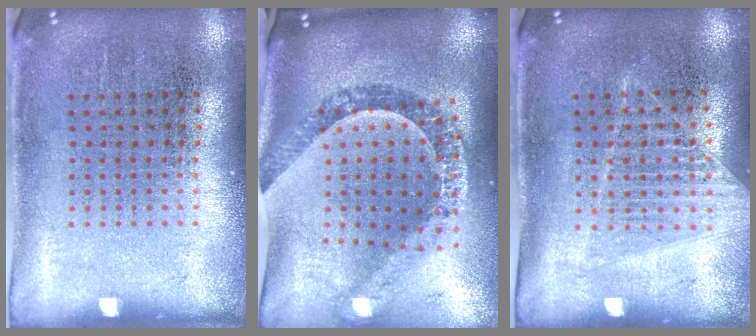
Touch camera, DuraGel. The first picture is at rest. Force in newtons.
{"total": 1.8, "press": 1.6, "slide": 0.8}
{"total": 1.2, "press": 1.2, "slide": 0.0}